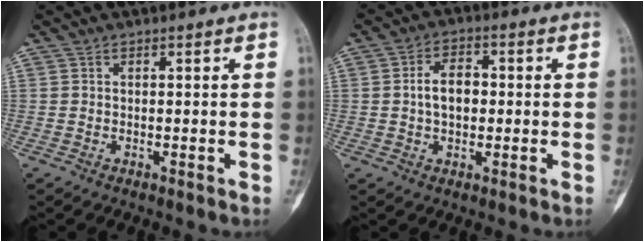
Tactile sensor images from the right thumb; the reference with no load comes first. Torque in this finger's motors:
{"motor_torque": [1.11, 0.95, 0.49, -0.53, 0.21]}